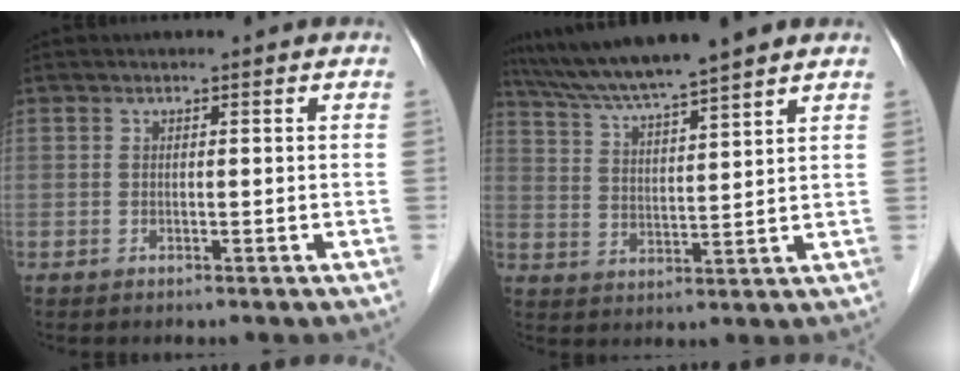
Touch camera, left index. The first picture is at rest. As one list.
[{"total": 11.1, "force": [9.6, -0.6, 5.4], "torque": [-0.099, 0.023, 0.167]}]